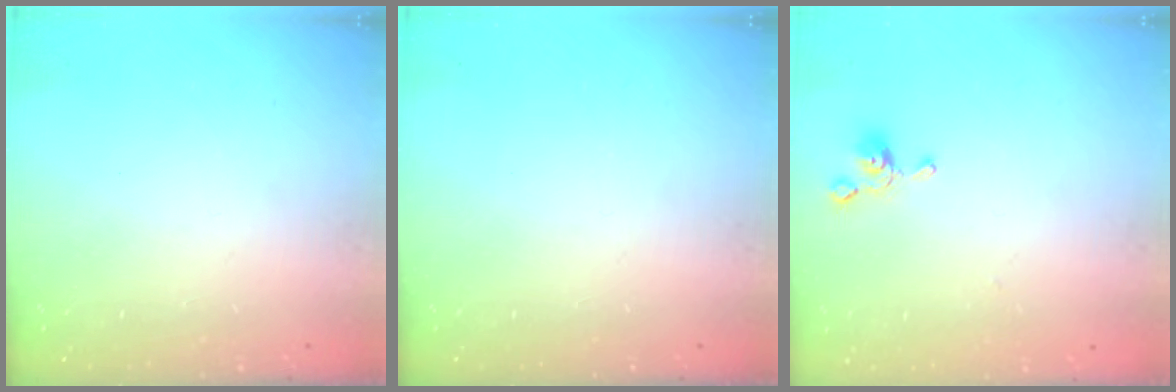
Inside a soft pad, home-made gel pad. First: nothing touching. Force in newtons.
{"total": 0.0}
{"total": 2.8, "press": 2.8, "slide": 0.4}